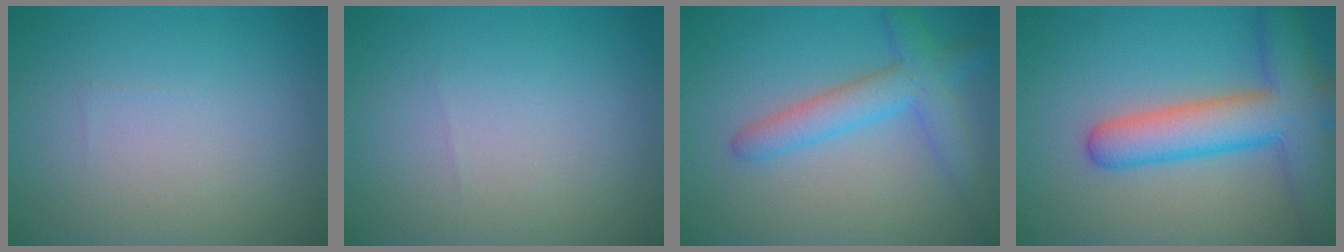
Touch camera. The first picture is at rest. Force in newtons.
{"total": 0.0}
{"total": 4.3, "press": 4.3, "slide": 0.3}
{"total": 8.2, "press": 8.2, "slide": 0.3}